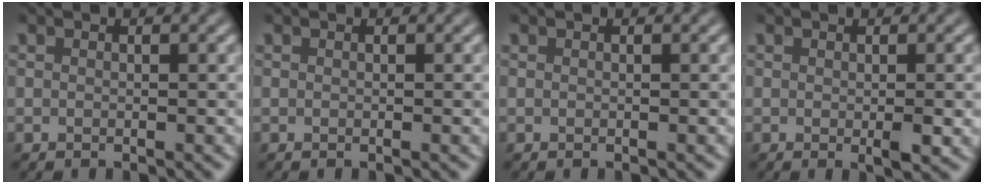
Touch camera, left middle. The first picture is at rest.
{"total": 0.0}
{"total": 0.0}
{"total": 1.9, "force": [-0.2, 0.3, 1.8], "torque": [-0.024, -0.006, -0.002]}